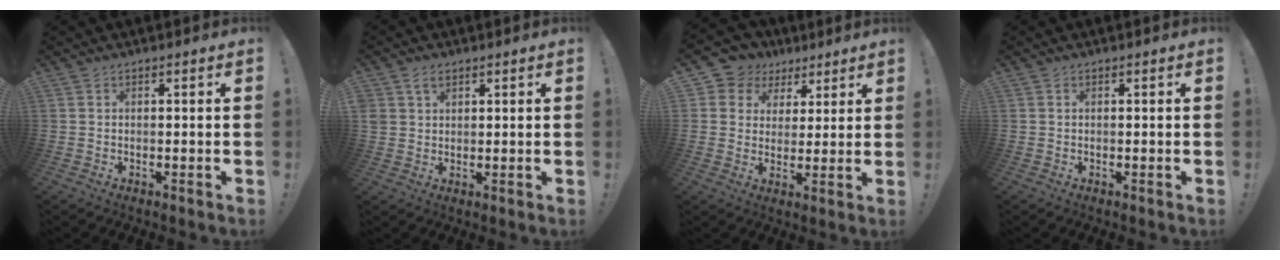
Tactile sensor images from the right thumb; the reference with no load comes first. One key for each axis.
{"total": 3.7, "fx": 2.0, "fy": 2.8, "fz": 1.3, "tx": -0.022, "ty": -0.002, "tz": 0.038}
{"total": 7.5, "fx": 3.2, "fy": 6.6, "fz": 1.5, "tx": -0.023, "ty": -0.018, "tz": 0.066}
{"total": 0.0}